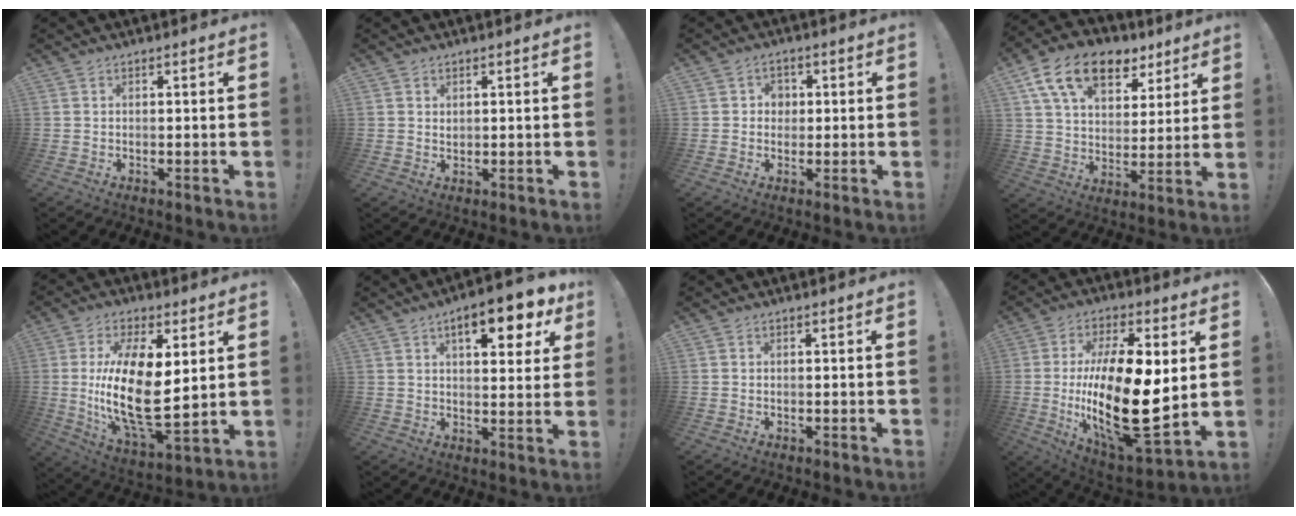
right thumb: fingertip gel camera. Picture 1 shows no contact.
{"total": 1.1, "force": [0.8, 0.8, 0.2], "torque": [0.003, -0.004, 0.014]}
{"total": 3.6, "force": [0.1, 3.5, 1.1], "torque": [-0.016, 0.002, 0.001]}
{"total": 17.4, "force": [9.8, 10.4, 9.9], "torque": [-0.168, -0.045, 0.180]}
{"total": 21.5, "force": [2.1, 9.6, 19.1], "torque": [-0.372, -0.030, 0.043]}
{"total": 11.9, "force": [6.0, 4.0, 9.5], "torque": [-0.121, -0.025, 0.092]}
{"total": 0.0}
{"total": 26.8, "force": [0.6, 11.7, 24.0], "torque": [-0.445, -0.031, 0.017]}